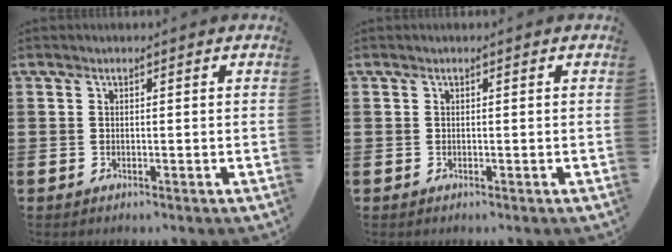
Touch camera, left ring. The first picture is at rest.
{"total": 0.0}